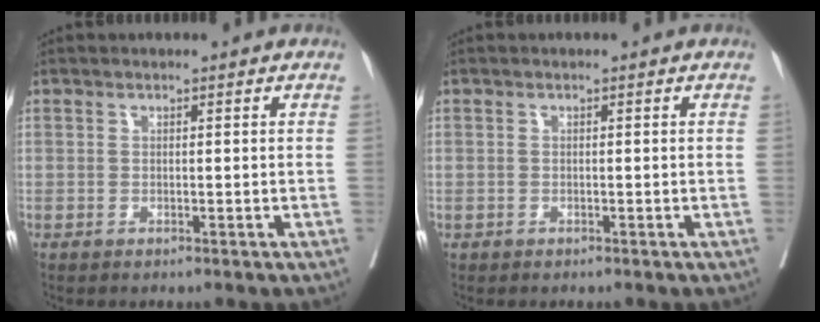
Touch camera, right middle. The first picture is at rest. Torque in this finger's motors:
{"motor_torque": [0.27, -0.12, -0.03, 0.00]}